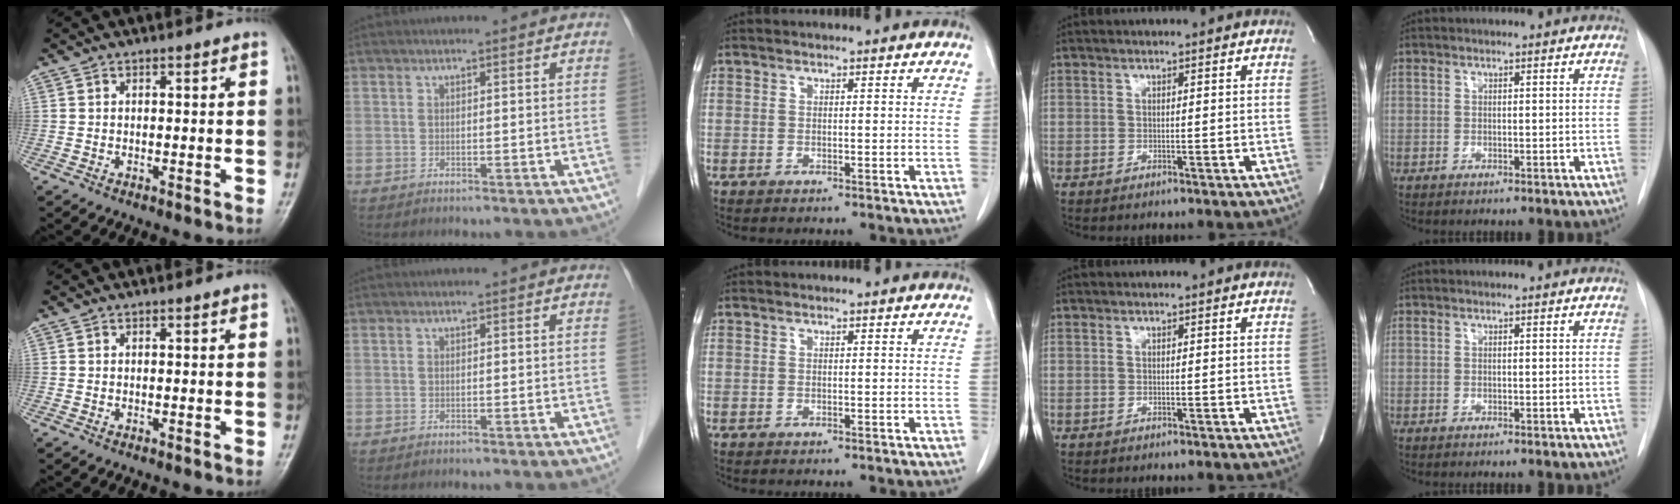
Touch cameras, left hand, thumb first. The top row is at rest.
{}